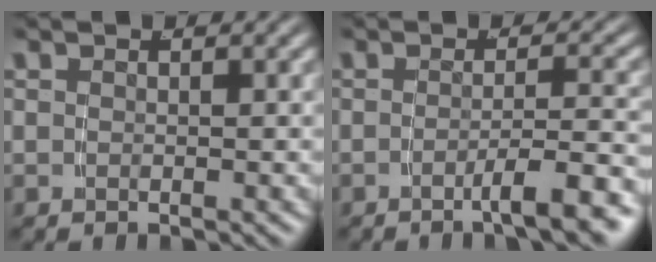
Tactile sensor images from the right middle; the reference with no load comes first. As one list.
[{"total": 3.9, "force": [-2.6, -0.1, 2.9], "torque": [-0.037, 0.000, -0.042]}]